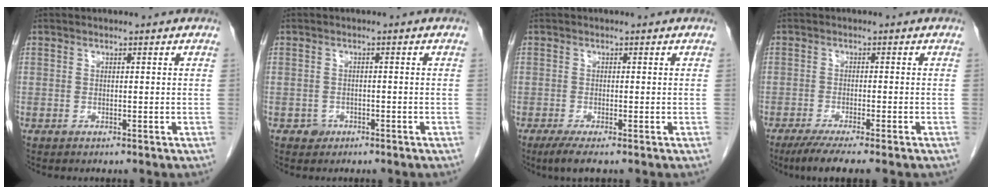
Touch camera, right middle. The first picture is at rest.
{"total": 1.5, "force": [-0.9, 1.2, 0.2], "torque": [0.000, 0.006, -0.012]}
{"total": 2.9, "force": [-1.9, 0.2, 2.2], "torque": [-0.043, -0.010, -0.037]}
{"total": 7.0, "force": [-5.3, 0.2, 4.5], "torque": [-0.067, -0.017, -0.081]}